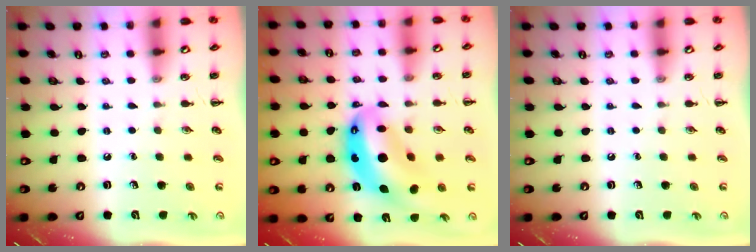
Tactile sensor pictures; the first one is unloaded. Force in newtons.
{"total": 13.6, "press": 13.1, "slide": 3.5}
{"total": 0.0}